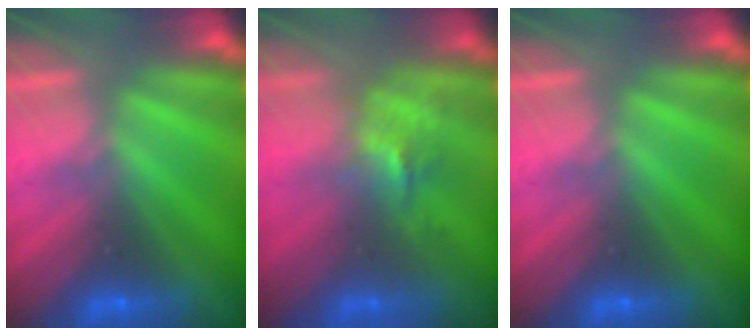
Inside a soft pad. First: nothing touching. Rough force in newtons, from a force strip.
{"total": 2.4}
{"total": 0.0}